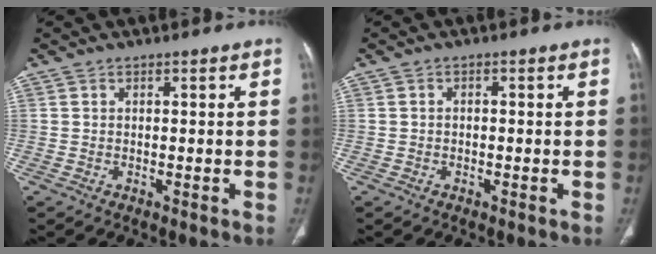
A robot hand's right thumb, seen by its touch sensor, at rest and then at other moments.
{"total": 0.7, "force": [-0.2, 0.5, 0.4], "torque": [-0.004, 0.002, -0.006]}